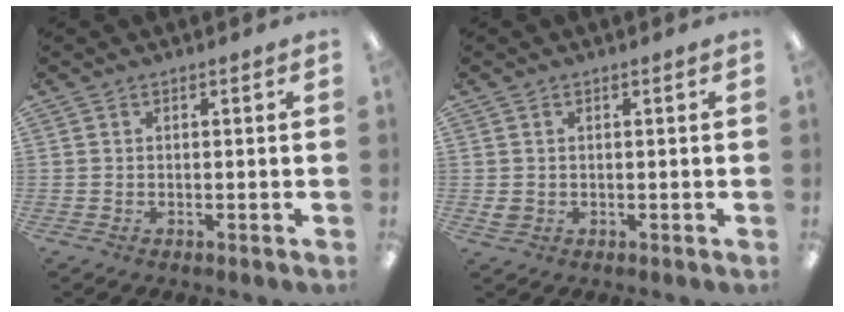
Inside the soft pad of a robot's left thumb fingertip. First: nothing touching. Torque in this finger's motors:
{"motor_torque": [-0.04, 0.25, 0.56, -0.28, -0.02]}